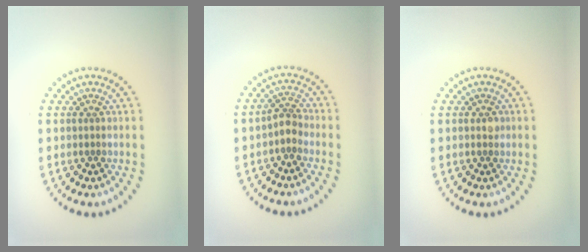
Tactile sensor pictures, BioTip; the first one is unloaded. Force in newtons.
{"total": 1.7, "press": 1.4, "slide": 1.0}
{"total": 0.6, "press": 0.5, "slide": 0.3}